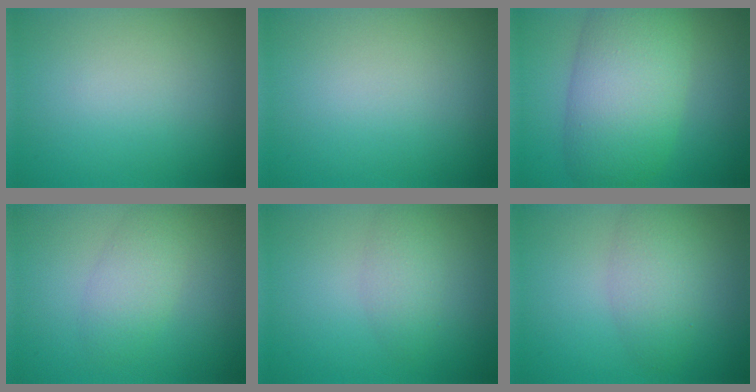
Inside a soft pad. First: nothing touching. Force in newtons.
{"total": 0.0}
{"total": 8.9, "press": 8.9, "slide": 0.4}
{"total": 2.6, "press": 2.6, "slide": 0.1}
{"total": 2.0, "press": 2.0, "slide": 0.0}
{"total": 3.3, "press": 3.3, "slide": 0.1}